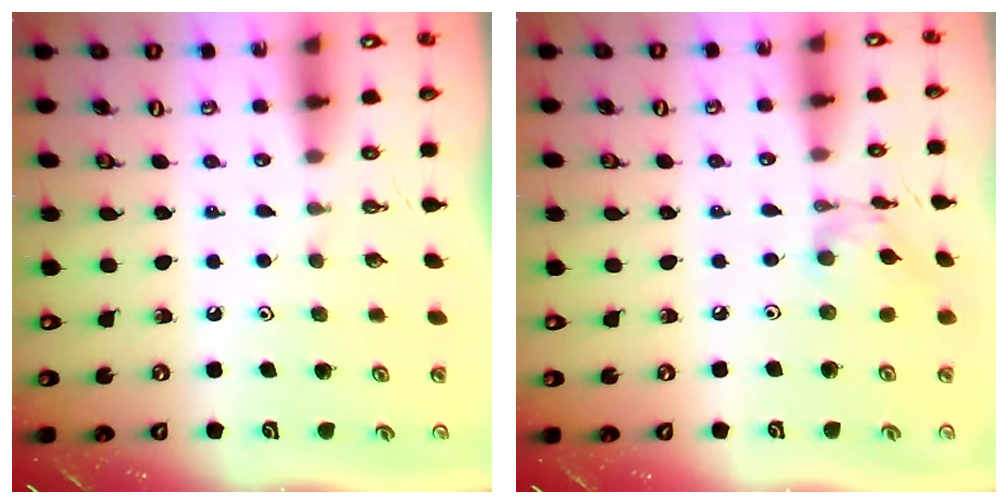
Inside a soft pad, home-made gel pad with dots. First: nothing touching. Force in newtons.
{"total": 4.0, "press": 4.0, "slide": 0.5}